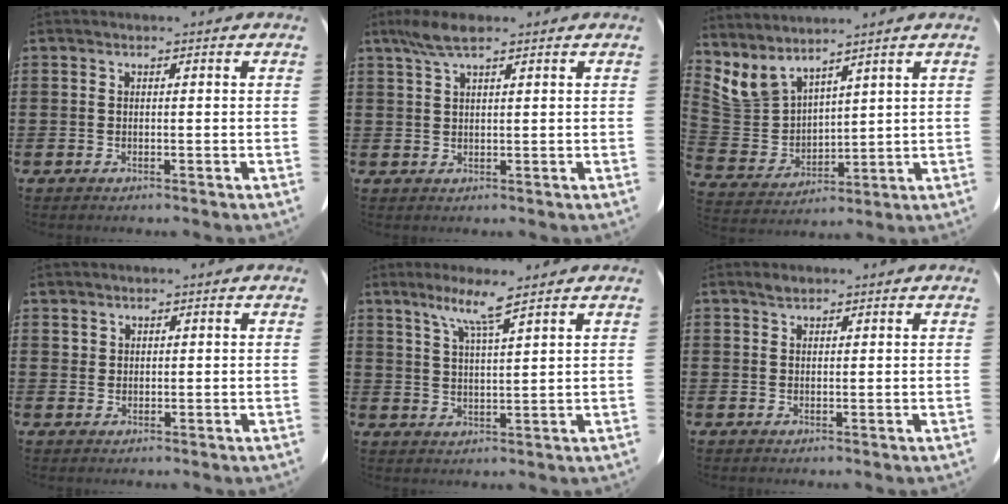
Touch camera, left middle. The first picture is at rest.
{"total": 4.0, "force": [2.4, 0.9, 3.1], "torque": [-0.066, 0.001, 0.045]}
{"total": 6.1, "force": [5.1, 3.2, 1.1], "torque": [-0.056, -0.023, 0.100]}
{"total": 1.4, "force": [1.1, 0.9, 0.2], "torque": [-0.007, 0.000, 0.023]}
{"total": 6.2, "force": [4.4, -0.2, 4.3], "torque": [-0.097, -0.009, 0.076]}
{"total": 1.3, "force": [1.0, 0.6, 0.6], "torque": [-0.014, 0.001, 0.019]}